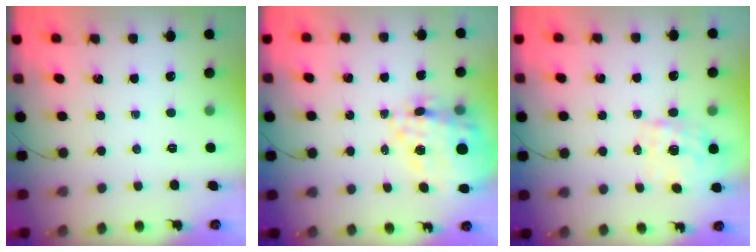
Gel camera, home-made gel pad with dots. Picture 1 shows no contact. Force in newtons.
{"total": 22.6, "press": 22.1, "slide": 4.6}
{"total": 1.0, "press": 0.8, "slide": 0.6}